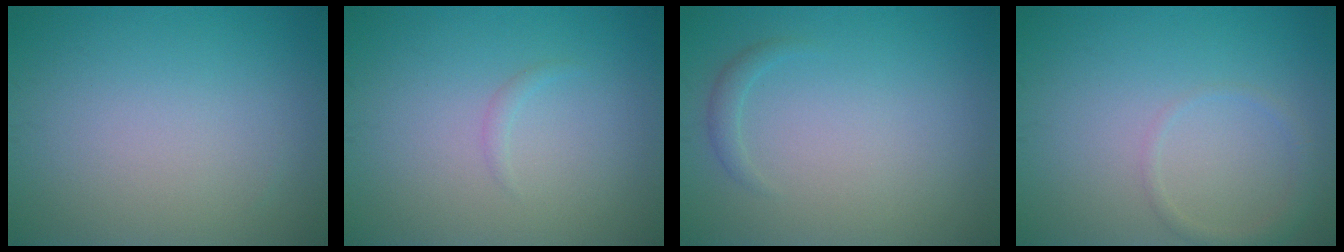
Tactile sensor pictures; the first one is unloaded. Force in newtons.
{"total": 0.6, "press": 0.6, "slide": 0.0}
{"total": 0.9, "press": 0.9, "slide": 0.0}
{"total": 1.4, "press": 1.4, "slide": 0.1}